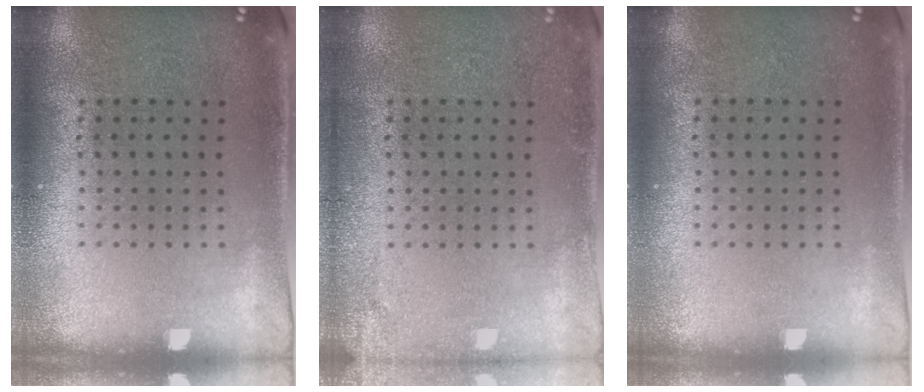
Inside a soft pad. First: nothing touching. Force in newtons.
{"total": 1.6, "press": 1.6, "slide": 0.2}
{"total": 0.0}